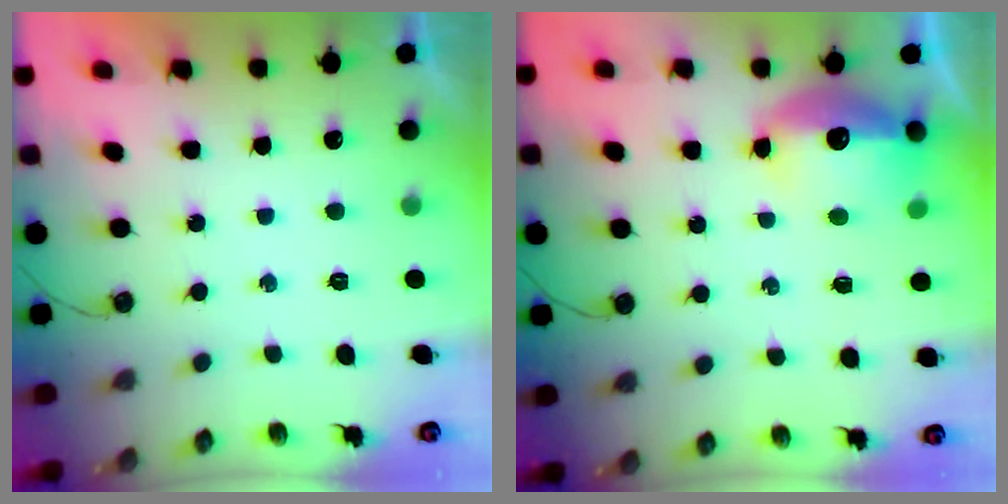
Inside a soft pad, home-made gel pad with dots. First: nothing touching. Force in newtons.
{"total": 13.1, "press": 13.1, "slide": 1.4}